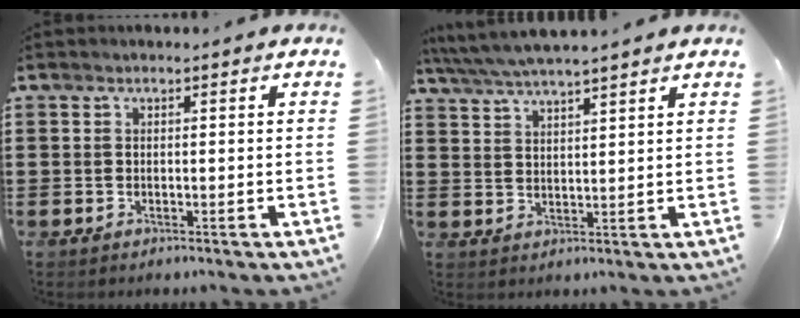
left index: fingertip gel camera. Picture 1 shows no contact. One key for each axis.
{"total": 4.3, "fx": 3.9, "fy": -0.2, "fz": 1.7, "tx": -0.044, "ty": -0.015, "tz": 0.069}